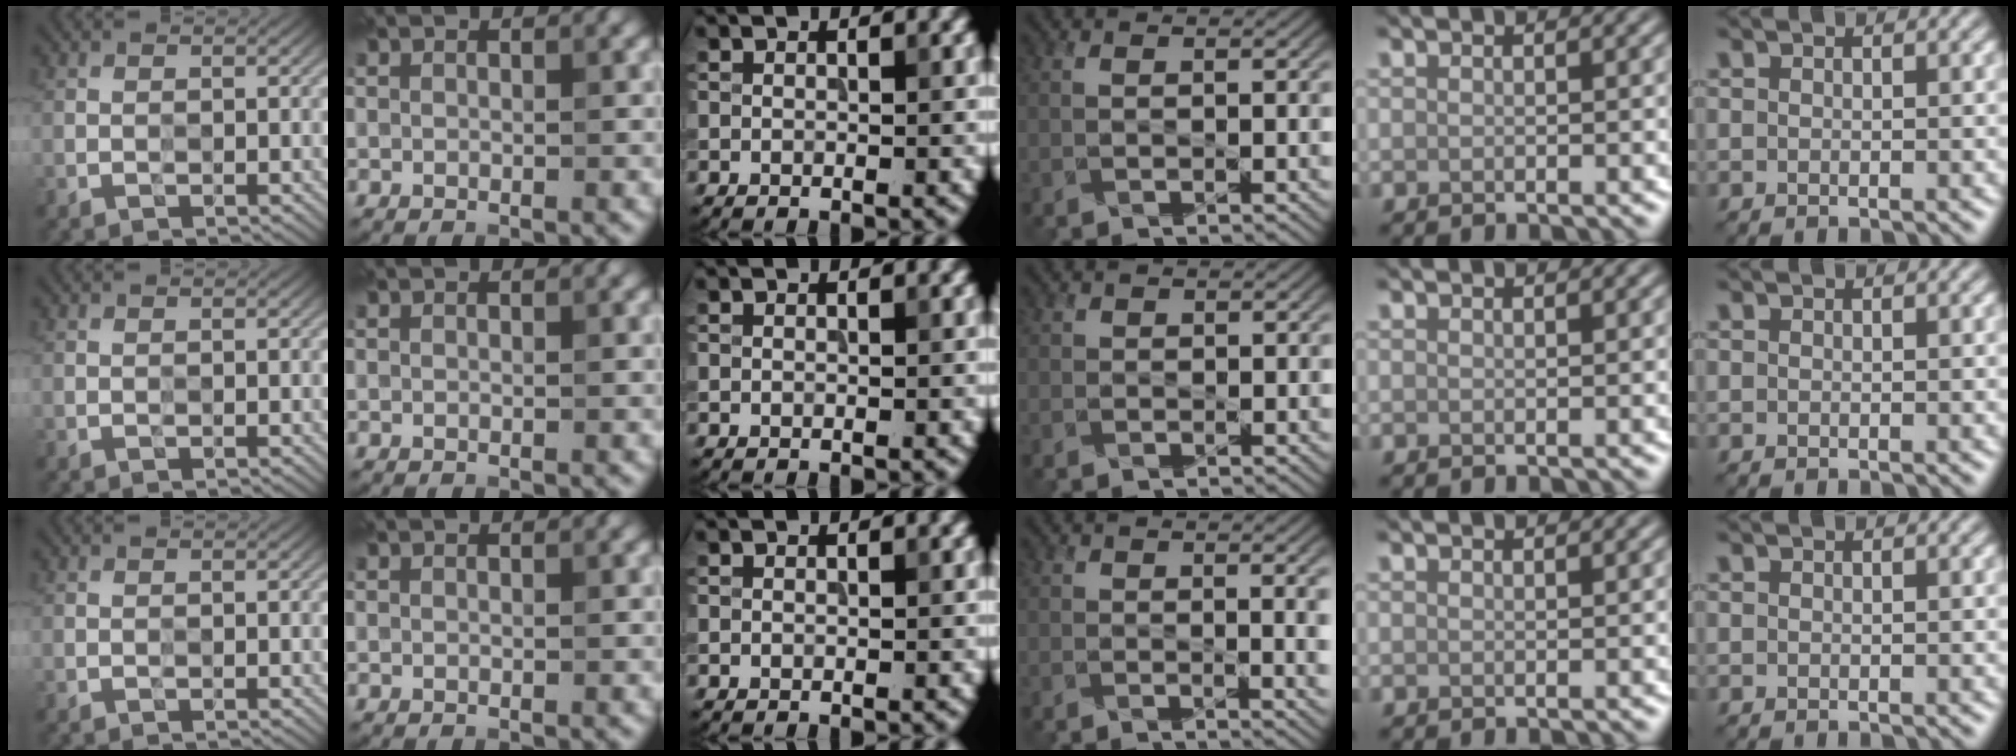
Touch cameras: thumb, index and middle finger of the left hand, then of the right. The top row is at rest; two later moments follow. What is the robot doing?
{"motion": "press", "object": "grip strengthener"}